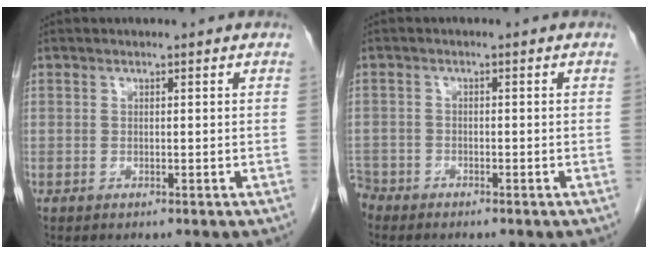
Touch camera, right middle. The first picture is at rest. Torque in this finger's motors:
{"motor_torque": [1.04, -1.09, 0.41, 0.01]}